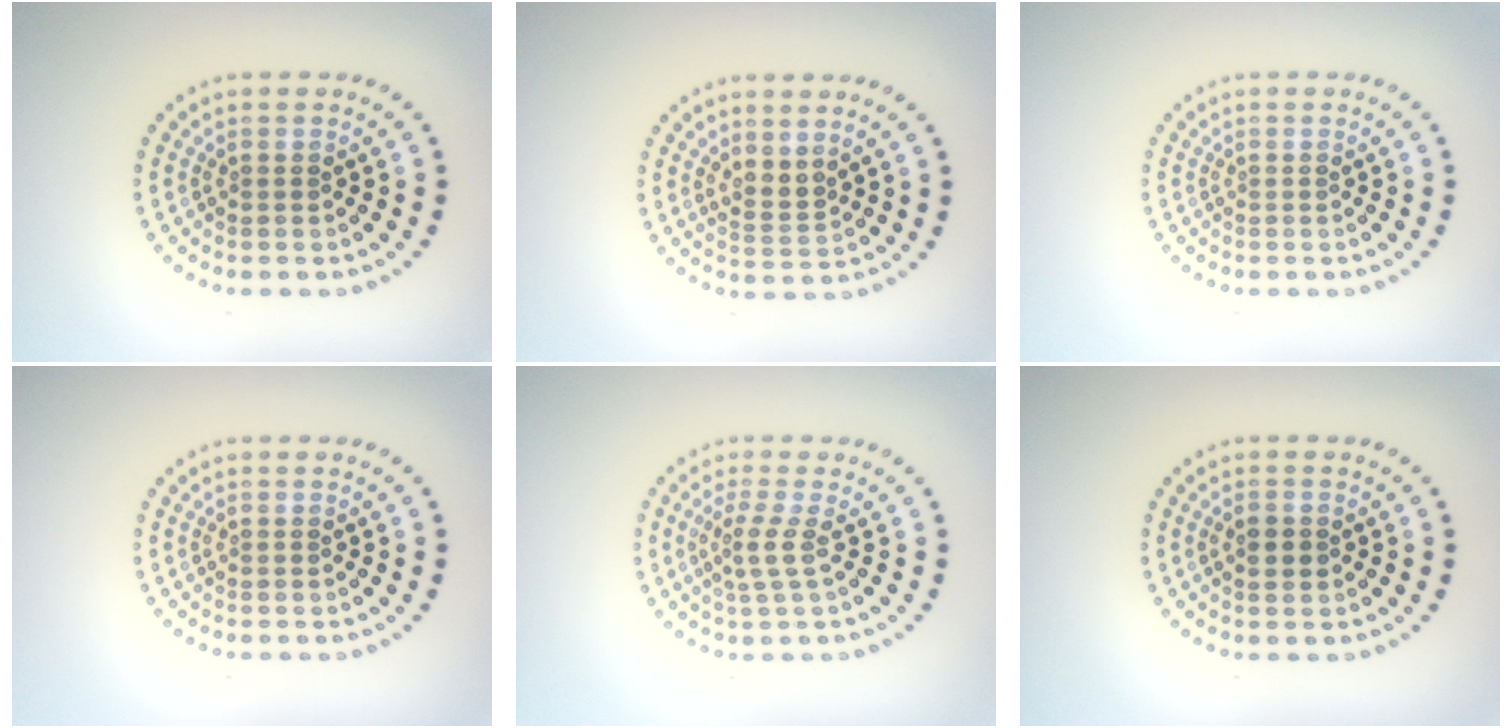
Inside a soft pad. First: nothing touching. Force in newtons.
{"total": 2.0, "press": 1.5, "slide": 1.3}
{"total": 0.0}
{"total": 0.0}
{"total": 2.2, "press": 1.6, "slide": 1.6}
{"total": 2.0, "press": 2.0, "slide": 0.0}